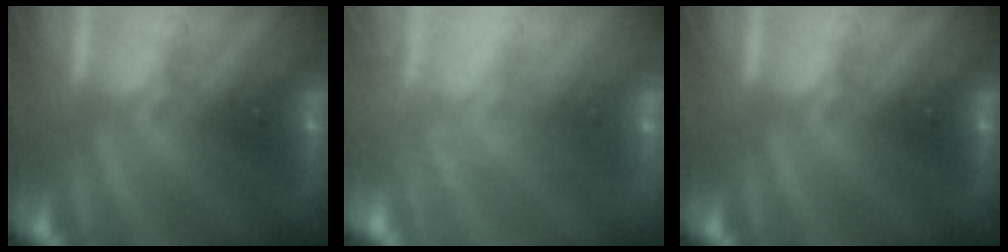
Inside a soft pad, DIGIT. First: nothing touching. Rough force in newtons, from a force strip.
{"total": 9.8}
{"total": 0.0}